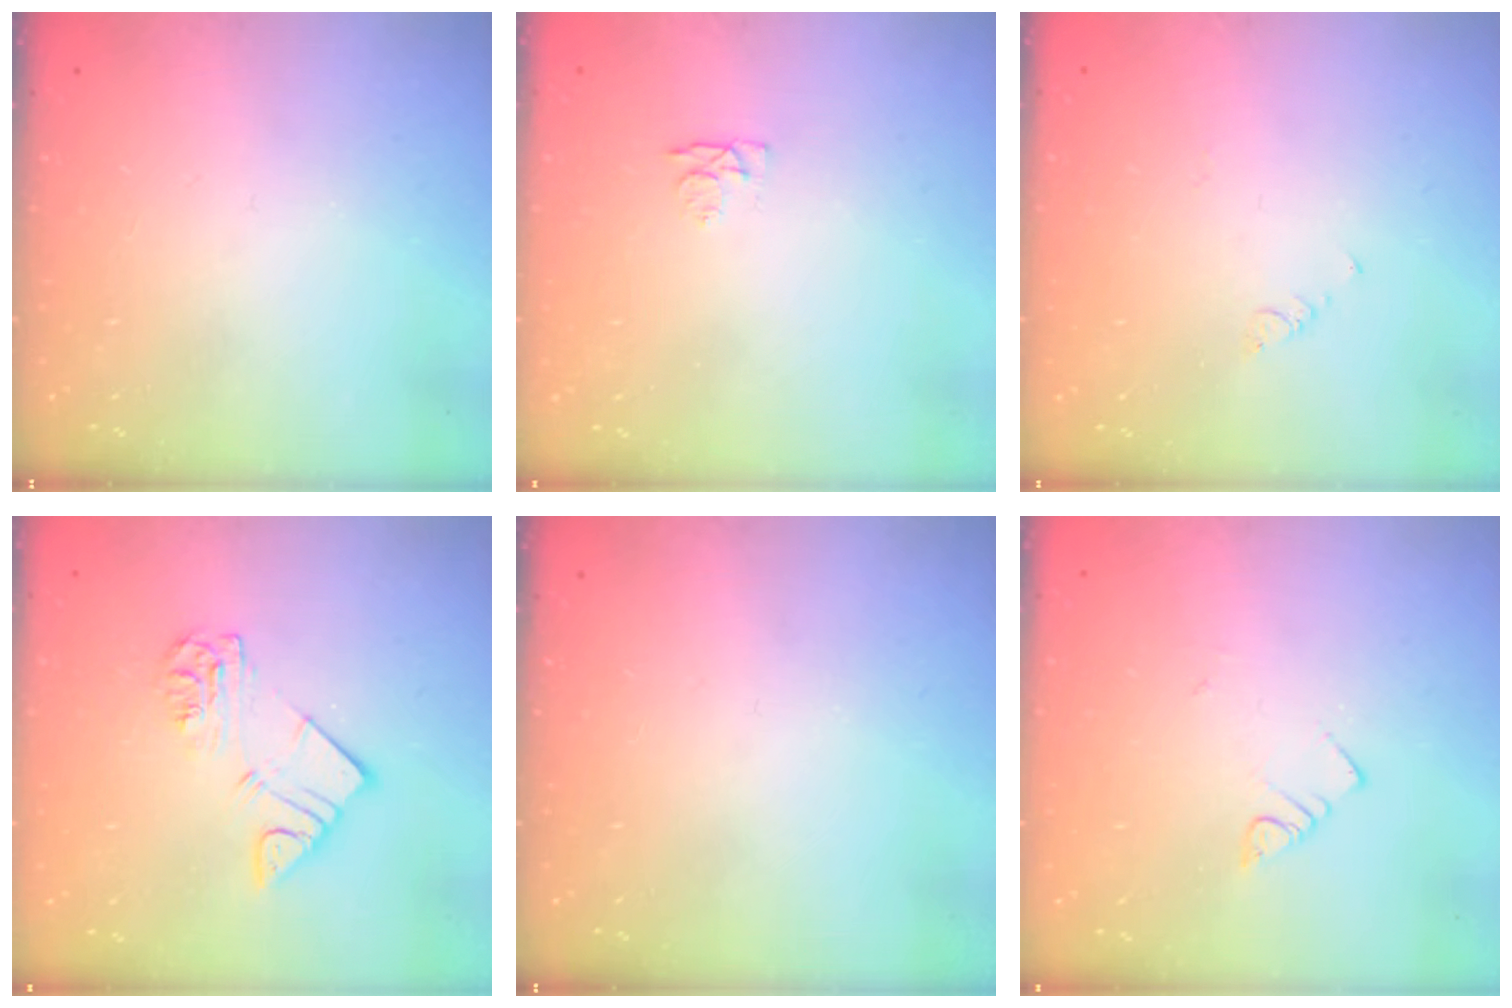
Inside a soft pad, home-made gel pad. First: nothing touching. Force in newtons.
{"total": 3.2, "press": 3.1, "slide": 0.5}
{"total": 1.0, "press": 0.9, "slide": 0.3}
{"total": 8.7, "press": 8.7, "slide": 0.9}
{"total": 0.0}
{"total": 2.9, "press": 2.9, "slide": 0.2}